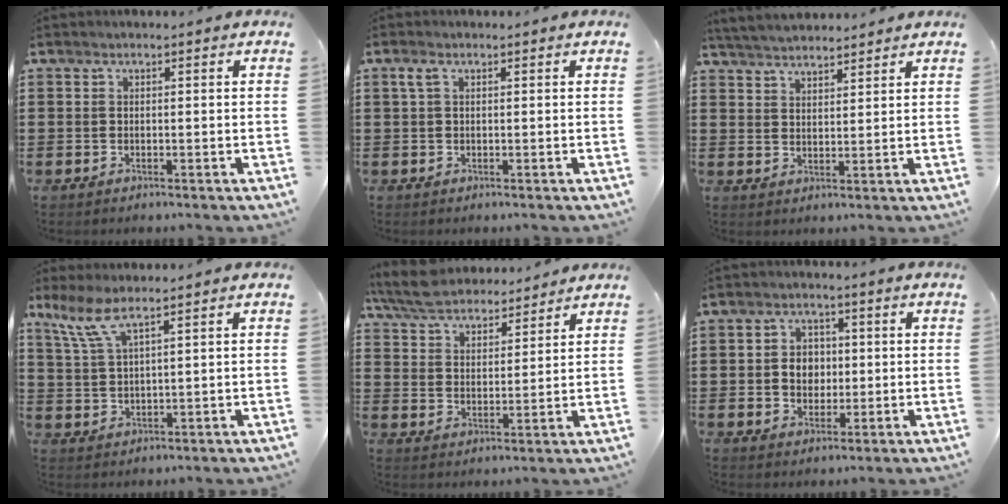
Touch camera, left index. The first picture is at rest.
{"total": 1.8, "force": [0.5, 0.9, 1.5], "torque": [-0.042, 0.004, 0.004]}
{"total": 4.0, "force": [3.9, 0.5, 0.4], "torque": [-0.021, -0.010, 0.072]}
{"total": 5.7, "force": [3.8, 1.1, 4.2], "torque": [-0.099, -0.004, 0.066]}
{"total": 6.6, "force": [6.1, 1.8, 1.8], "torque": [-0.062, -0.021, 0.111]}
{"total": 4.3, "force": [-0.1, 3.6, 2.2], "torque": [-0.048, 0.009, -0.008]}